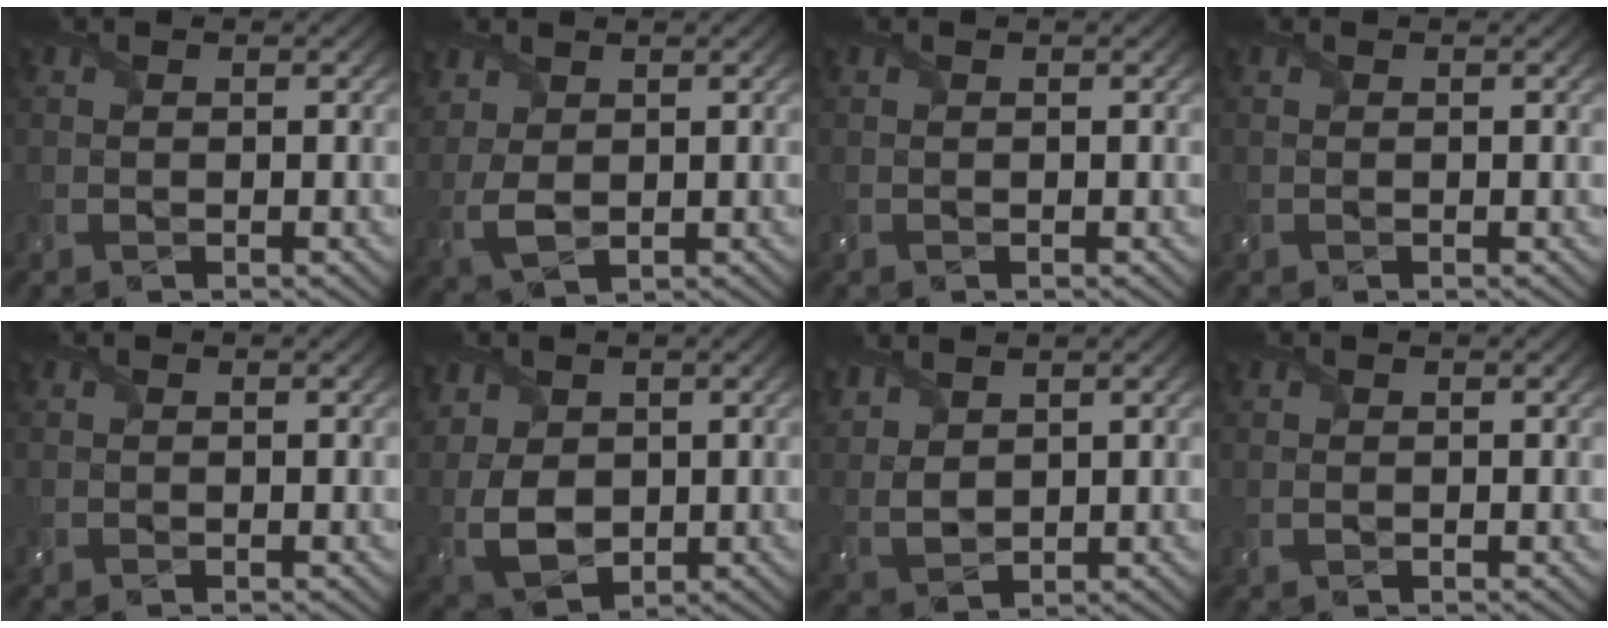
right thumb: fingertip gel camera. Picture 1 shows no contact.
{"total": 4.1, "force": [1.5, 2.9, 2.5], "torque": [-0.074, -0.005, 0.034]}
{"total": 0.0}
{"total": 0.0}
{"total": 0.0}
{"total": 7.9, "force": [1.5, 6.0, 4.8], "torque": [-0.149, -0.007, 0.032]}
{"total": 5.6, "force": [3.8, 2.8, 3.1], "torque": [-0.095, 0.005, 0.082]}
{"total": 0.6, "force": [-0.1, 0.5, 0.4], "torque": [-0.011, -0.004, 0.000]}